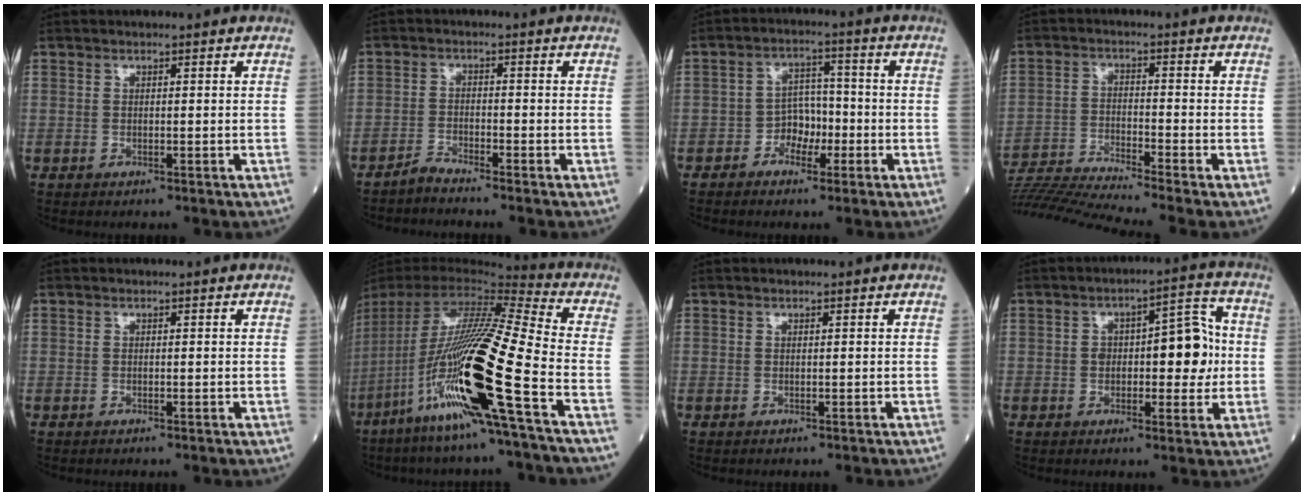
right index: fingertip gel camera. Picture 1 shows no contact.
{"total": 2.2, "force": [-2.2, -0.4, 0.2], "torque": [-0.007, -0.010, -0.045]}
{"total": 4.6, "force": [-2.0, 3.2, 2.7], "torque": [-0.039, 0.013, -0.039]}
{"total": 12.3, "force": [-11.2, -3.3, 3.9], "torque": [-0.058, -0.015, -0.194]}
{"total": 0.0}
{"total": 24.5, "force": [-8.9, -0.4, 22.8], "torque": [-0.467, -0.042, -0.178]}
{"total": 0.0}
{"total": 9.6, "force": [0.2, 3.9, 8.7], "torque": [-0.119, 0.030, 0.006]}